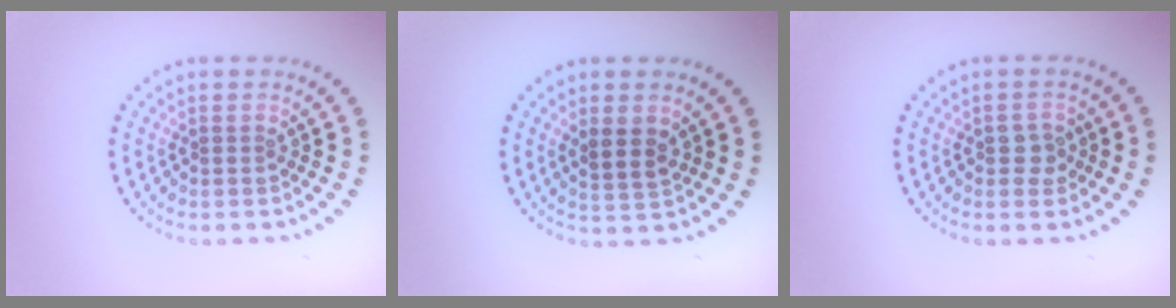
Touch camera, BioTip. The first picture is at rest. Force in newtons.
{"total": 2.2, "press": 2.0, "slide": 0.9}
{"total": 1.8, "press": 1.7, "slide": 0.6}